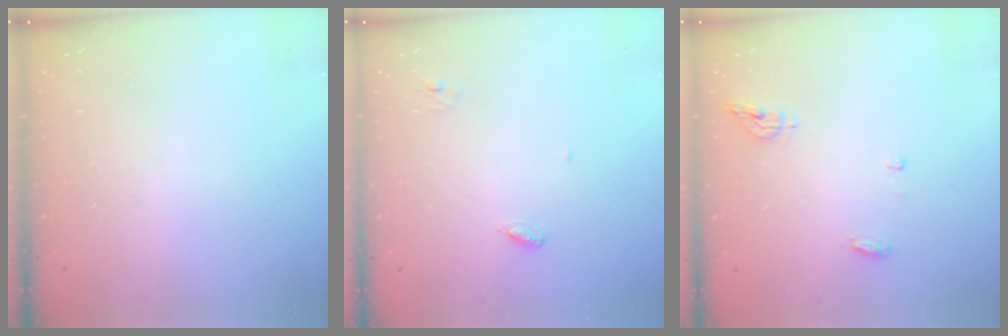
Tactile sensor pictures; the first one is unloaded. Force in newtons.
{"total": 3.4, "press": 3.4, "slide": 0.3}
{"total": 9.0, "press": 5.9, "slide": 6.9}